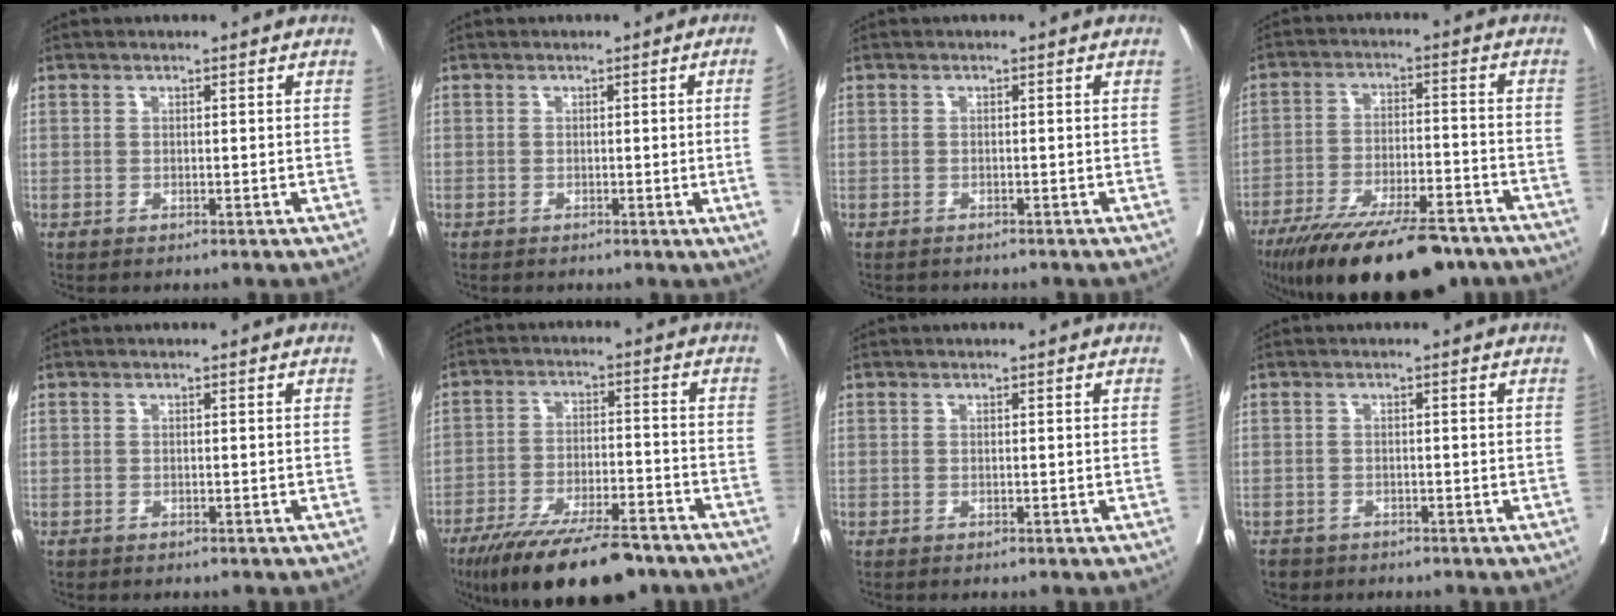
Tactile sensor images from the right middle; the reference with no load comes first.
{"total": 4.3, "force": [-0.5, -1.8, 3.9], "torque": [-0.046, -0.009, -0.004]}
{"total": 2.3, "force": [-2.1, 0.9, 0.3], "torque": [-0.006, -0.001, -0.029]}
{"total": 19.7, "force": [-15.6, 4.5, 11.2], "torque": [-0.160, -0.014, -0.242]}
{"total": 0.0}
{"total": 16.5, "force": [-12.9, 3.9, 9.6], "torque": [-0.138, -0.012, -0.207]}
{"total": 0.0}
{"total": 2.4, "force": [-1.8, 1.6, 0.2], "torque": [-0.007, 0.002, -0.031]}